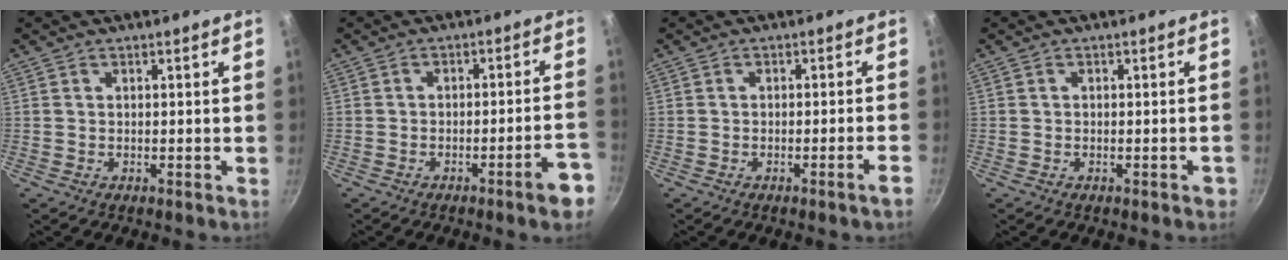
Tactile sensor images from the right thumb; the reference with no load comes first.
{"total": 6.5, "force": [-3.9, 0.8, 5.1], "torque": [-0.055, 0.039, -0.045]}
{"total": 2.5, "force": [-1.6, -0.4, 1.9], "torque": [-0.025, 0.014, -0.019]}
{"total": 1.1, "force": [-0.7, 0.4, 0.8], "torque": [-0.005, 0.010, -0.007]}